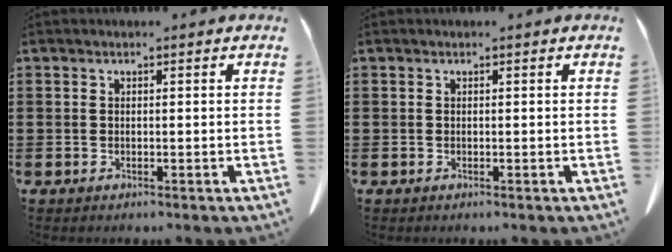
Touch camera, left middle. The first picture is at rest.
{"total": 0.0}